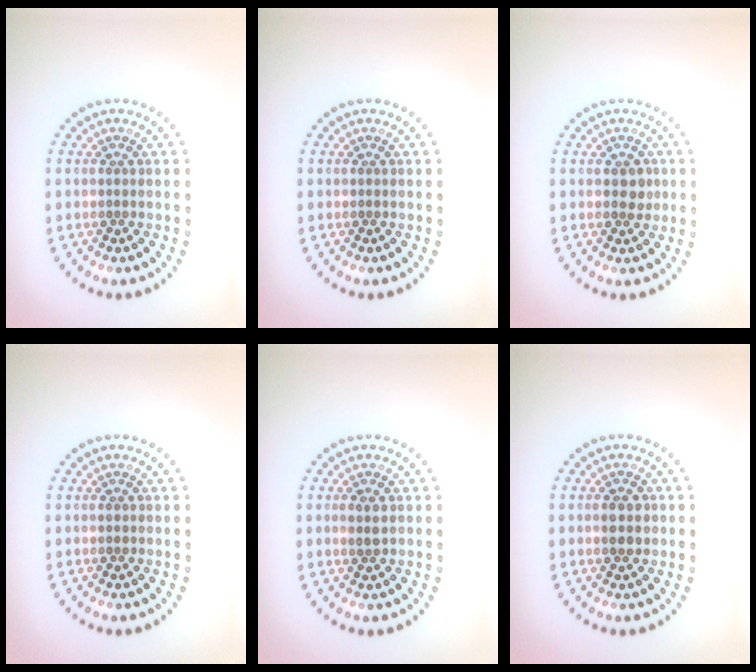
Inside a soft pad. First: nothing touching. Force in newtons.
{"total": 0.0}
{"total": 1.6, "press": 1.6, "slide": 0.3}
{"total": 0.7, "press": 0.7, "slide": 0.0}
{"total": 1.5, "press": 1.5, "slide": 0.4}
{"total": 2.4, "press": 2.4, "slide": 0.0}